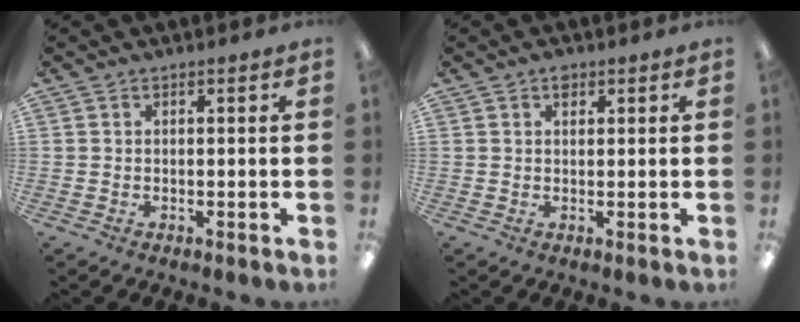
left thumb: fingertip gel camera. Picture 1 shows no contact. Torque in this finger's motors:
{"motor_torque": [0.70, 0.04, 0.77, -0.11, 0.00]}